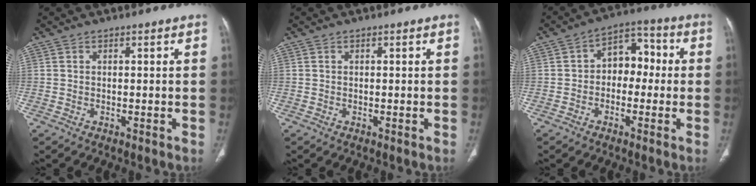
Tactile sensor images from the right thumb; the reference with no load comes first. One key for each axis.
{"total": 0.0}
{"total": 8.3, "fx": -0.2, "fy": 5.9, "fz": 5.8, "tx": -0.049, "ty": 0.036, "tz": -0.018}